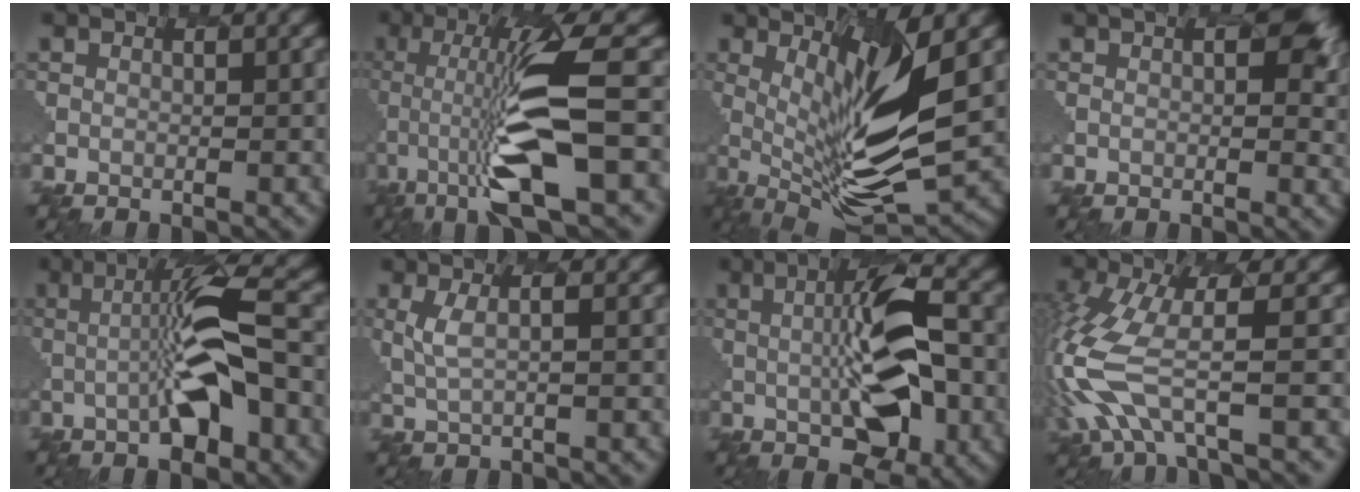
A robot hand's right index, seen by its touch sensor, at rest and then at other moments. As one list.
[{"total": 7.6, "force": [-2.2, 1.3, 7.2], "torque": [-0.161, 0.022, -0.067]}, {"total": 9.6, "force": [1.8, 1.7, 9.2], "torque": [-0.187, -0.001, 0.022]}, {"total": 1.7, "force": [1.3, 0.8, 0.7], "torque": [-0.008, 0.020, -0.006]}, {"total": 5.7, "force": [-0.8, 0.8, 5.6], "torque": [-0.121, 0.013, -0.041]}, {"total": 1.4, "force": [1.1, 0.0, 0.9], "torque": [-0.055, 0.007, -0.003]}, {"total": 6.5, "force": [0.5, 2.2, 6.1], "torque": [-0.136, 0.006, -0.016]}, {"total": 6.4, "force": [-2.1, 2.6, 5.5], "torque": [-0.184, 0.005, -0.062]}]